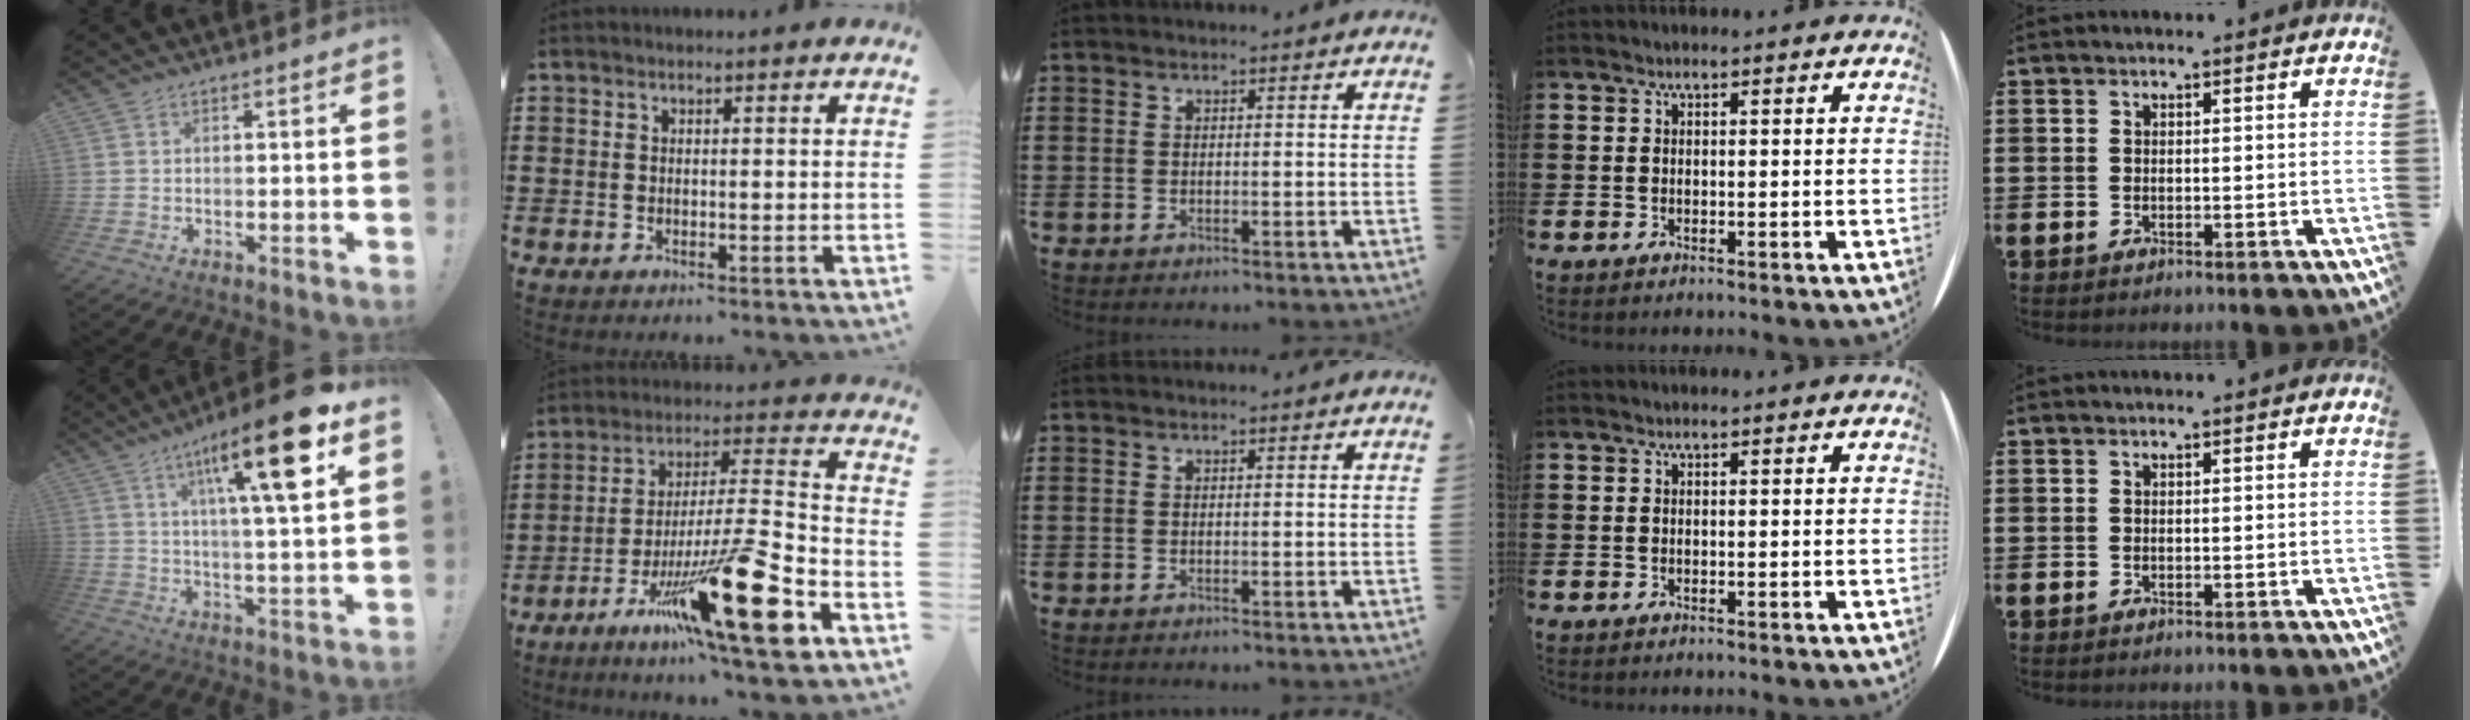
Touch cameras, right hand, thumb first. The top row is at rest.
{"thumb": {"total": 18.0, "force": [7.7, 3.2, 15.9], "torque": [-0.252, -0.029, 0.104]}, "index": {"total": 21.0, "force": [-11.7, 2.4, 17.3], "torque": [-0.293, 0.020, -0.190]}}